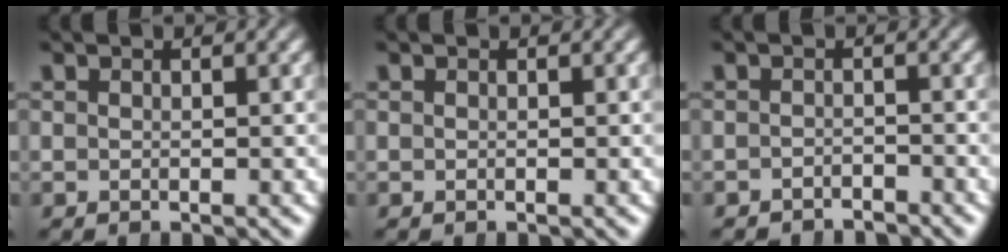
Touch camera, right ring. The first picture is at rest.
{"total": 0.0}
{"total": 2.3, "force": [-2.3, 0.1, -0.2], "torque": [0.002, -0.015, -0.033]}